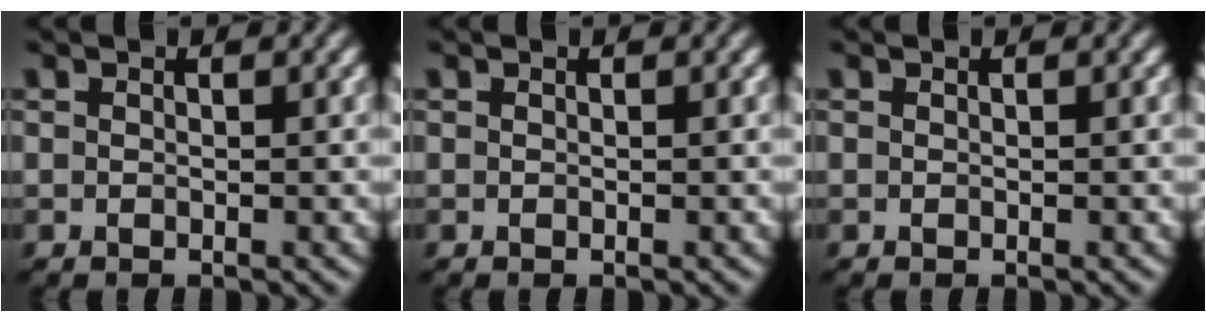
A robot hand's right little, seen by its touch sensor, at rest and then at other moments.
{"total": 0.0}
{"total": 0.0}